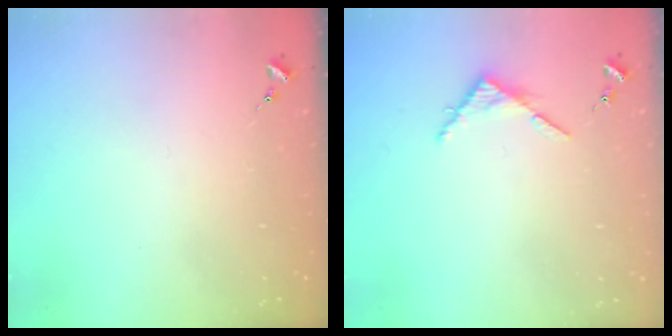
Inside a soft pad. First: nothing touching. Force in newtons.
{"total": 3.8, "press": 3.8, "slide": 0.4}